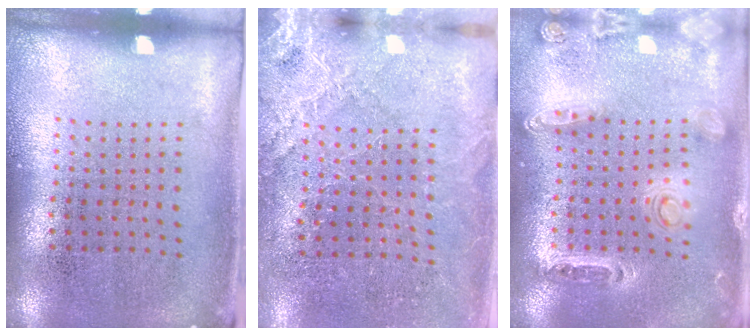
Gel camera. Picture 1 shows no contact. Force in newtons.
{"total": 2.6, "press": 2.6, "slide": 0.5}
{"total": 1.3, "press": 1.3, "slide": 0.2}